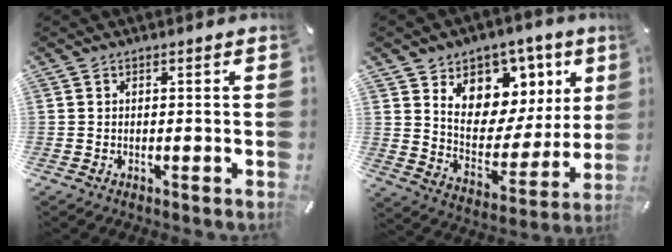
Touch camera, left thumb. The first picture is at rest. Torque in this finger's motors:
{"motor_torque": [2.52, 2.49, 1.31, -0.73, 0.14]}